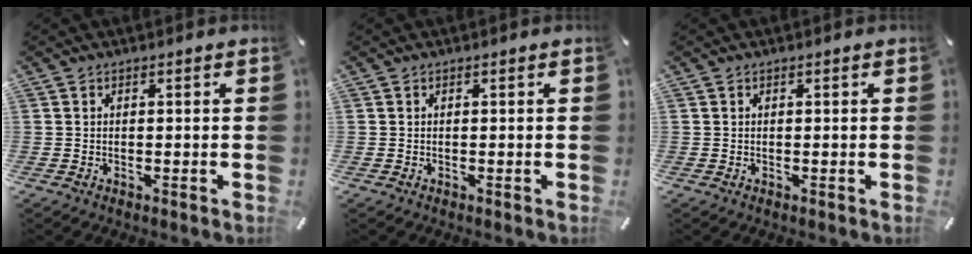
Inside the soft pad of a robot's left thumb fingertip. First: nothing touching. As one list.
[{"total": 0.0}, {"total": 0.0}]